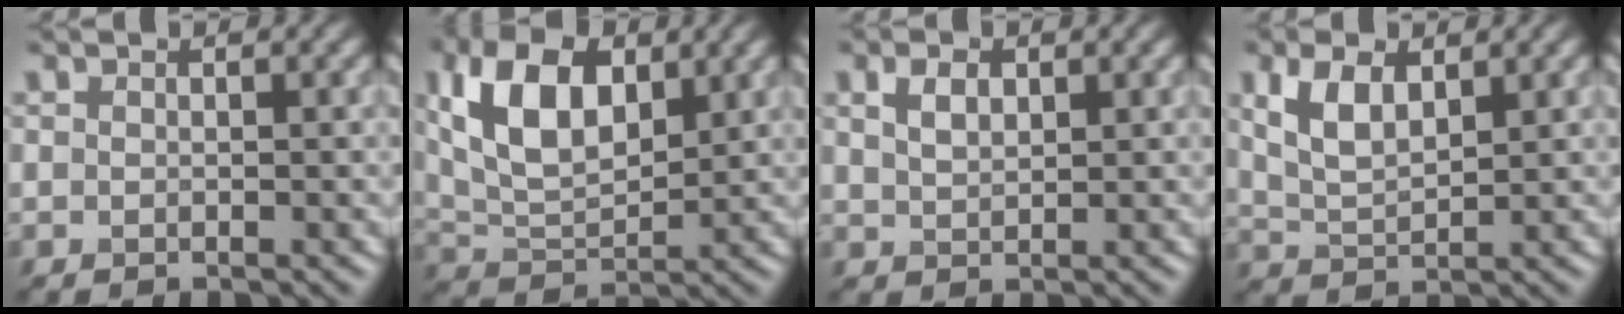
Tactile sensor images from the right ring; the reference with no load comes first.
{"total": 9.1, "force": [3.2, 5.0, 6.8], "torque": [-0.143, 0.008, 0.058]}
{"total": 2.2, "force": [1.0, 1.2, 1.4], "torque": [-0.032, 0.003, 0.023]}
{"total": 4.4, "force": [1.9, 2.2, 3.2], "torque": [-0.077, 0.003, 0.041]}